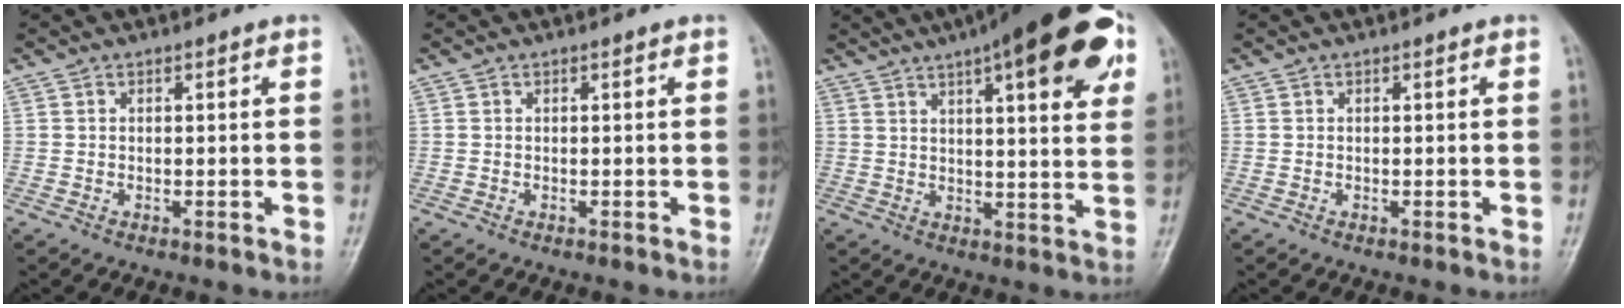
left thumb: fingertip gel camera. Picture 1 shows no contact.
{"total": 0.0}
{"total": 22.6, "force": [11.2, 6.4, 18.5], "torque": [-0.241, -0.004, 0.148]}
{"total": 0.0}